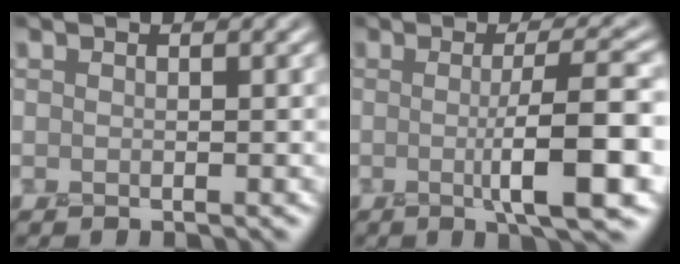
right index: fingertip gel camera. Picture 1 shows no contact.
{"total": 6.9, "force": [-0.8, 1.2, 6.8], "torque": [-0.100, -0.003, -0.013]}